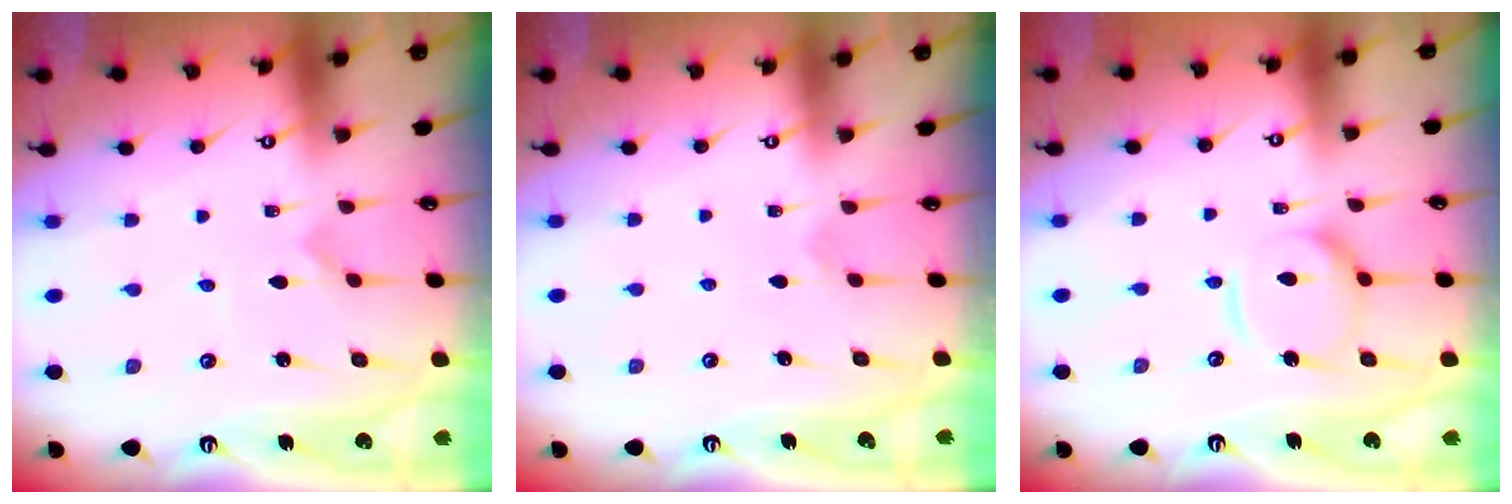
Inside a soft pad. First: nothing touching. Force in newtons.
{"total": 2.4, "press": 2.4, "slide": 0.2}
{"total": 12.3, "press": 12.2, "slide": 1.3}